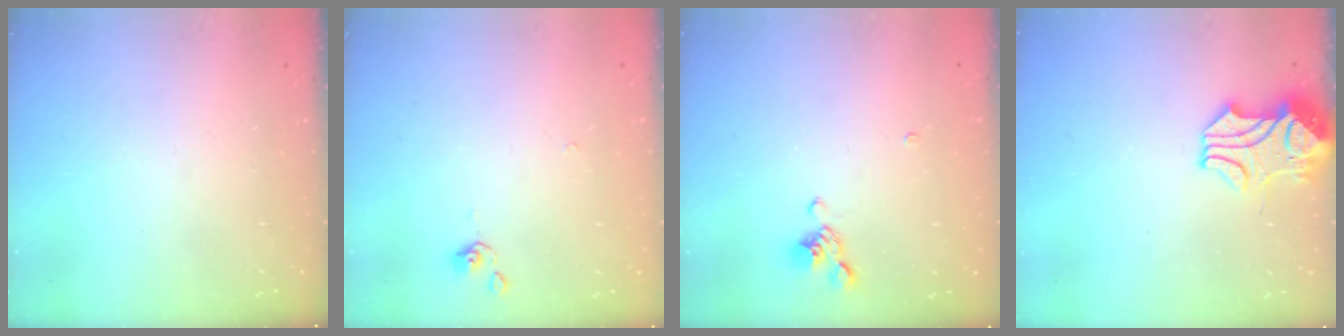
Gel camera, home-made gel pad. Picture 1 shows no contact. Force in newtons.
{"total": 0.0}
{"total": 1.8, "press": 1.5, "slide": 1.0}
{"total": 3.5, "press": 3.4, "slide": 1.0}